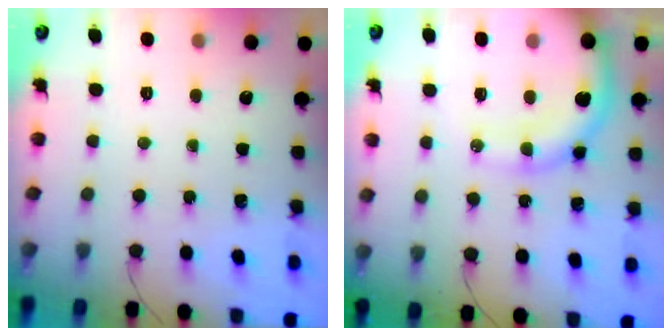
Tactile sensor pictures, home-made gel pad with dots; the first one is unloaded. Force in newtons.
{"total": 13.7, "press": 13.1, "slide": 3.7}